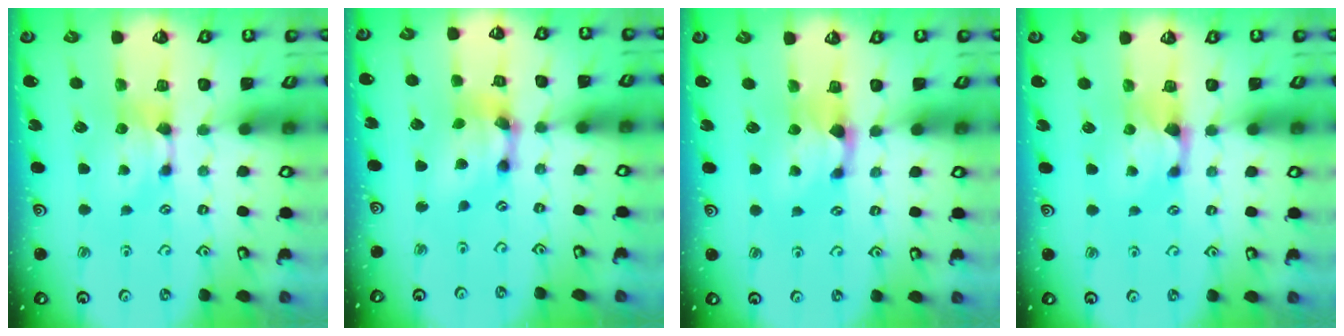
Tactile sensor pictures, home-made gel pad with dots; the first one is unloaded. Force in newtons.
{"total": 6.0, "press": 5.5, "slide": 2.4}
{"total": 1.3, "press": 0.4, "slide": 1.2}
{"total": 0.6, "press": 0.2, "slide": 0.5}